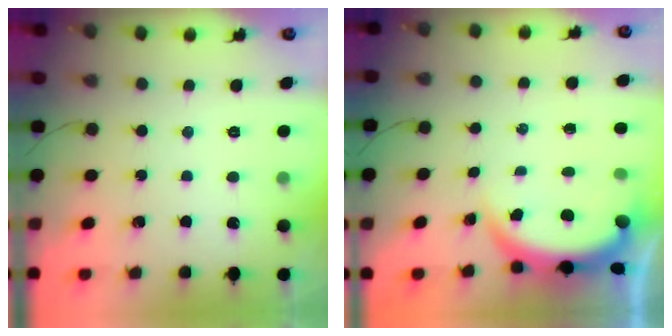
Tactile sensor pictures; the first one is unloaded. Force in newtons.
{"total": 3.8, "press": 3.8, "slide": 0.1}